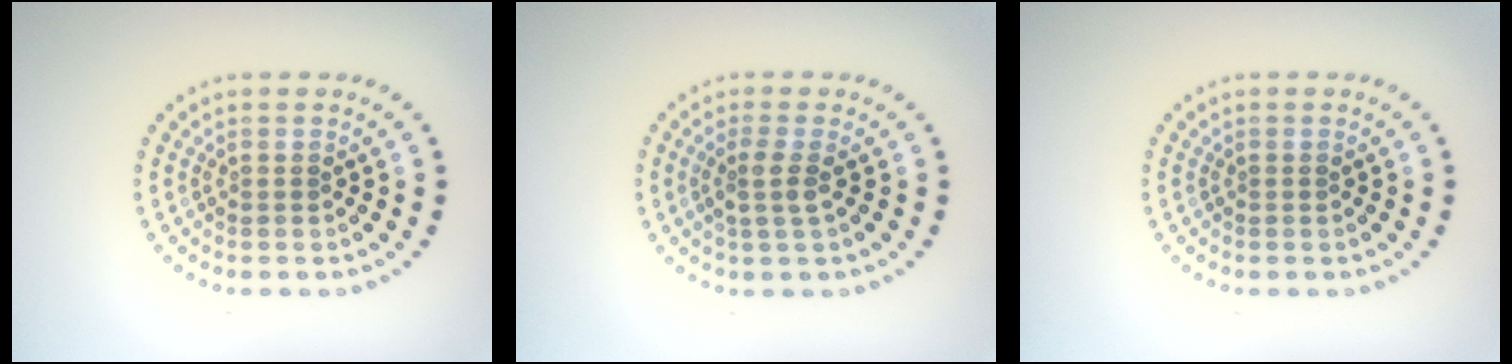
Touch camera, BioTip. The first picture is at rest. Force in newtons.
{"total": 1.9, "press": 1.5, "slide": 1.2}
{"total": 0.0}